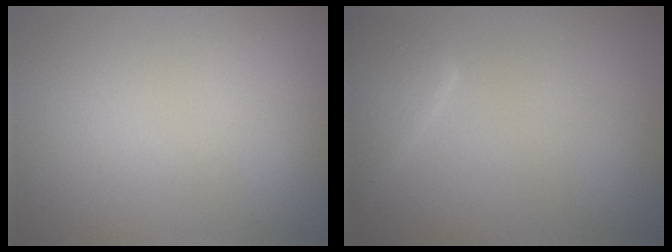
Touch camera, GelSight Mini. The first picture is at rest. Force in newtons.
{"total": 2.2, "press": 2.2, "slide": 0.2}